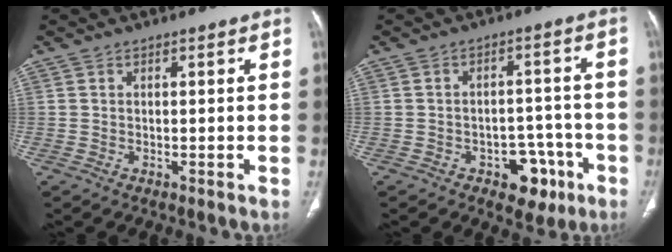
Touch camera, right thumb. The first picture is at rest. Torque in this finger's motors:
{"motor_torque": [2.53, 2.49, 0.54, -0.41, 0.00]}